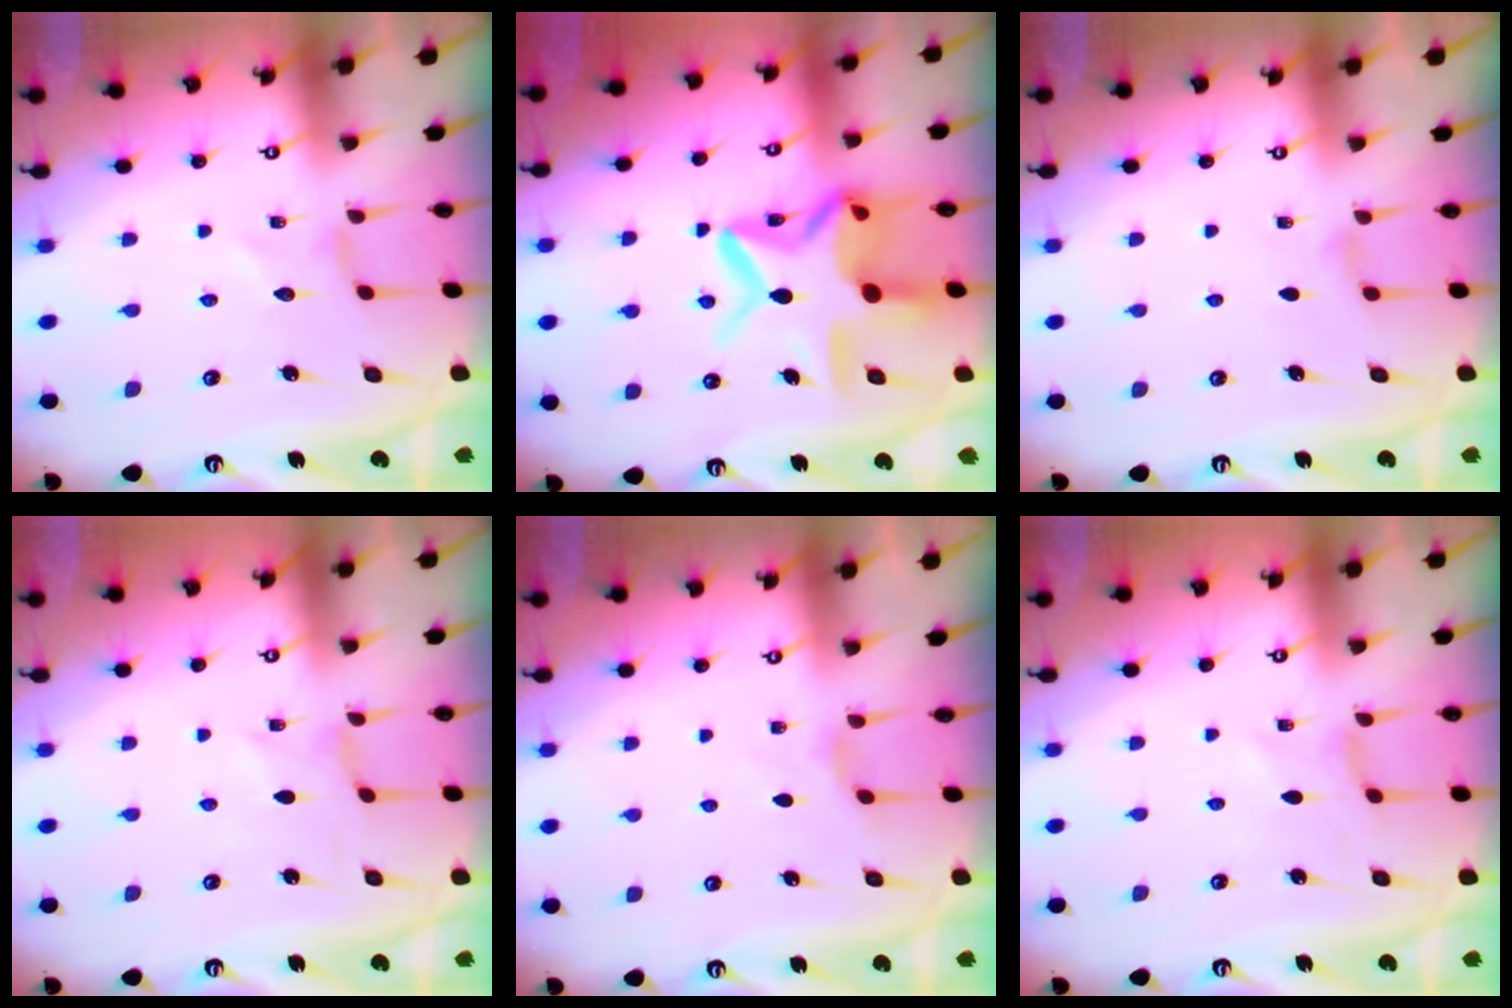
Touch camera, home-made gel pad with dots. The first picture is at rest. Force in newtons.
{"total": 16.3, "press": 16.2, "slide": 1.7}
{"total": 2.4, "press": 2.3, "slide": 0.5}
{"total": 0.0}
{"total": 1.9, "press": 1.8, "slide": 0.4}
{"total": 0.0}